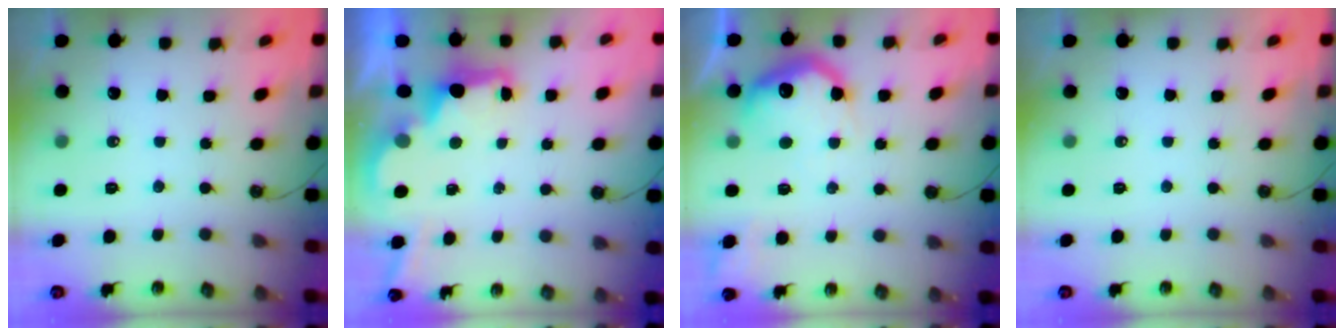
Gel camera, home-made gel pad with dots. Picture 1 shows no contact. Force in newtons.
{"total": 2.6, "press": 2.5, "slide": 0.8}
{"total": 15.8, "press": 15.7, "slide": 1.2}
{"total": 0.0}